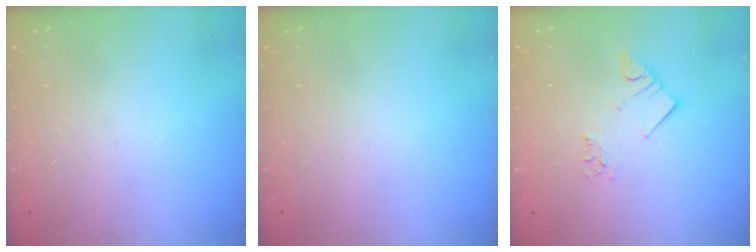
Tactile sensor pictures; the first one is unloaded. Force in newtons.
{"total": 0.0}
{"total": 3.4, "press": 3.4, "slide": 0.2}